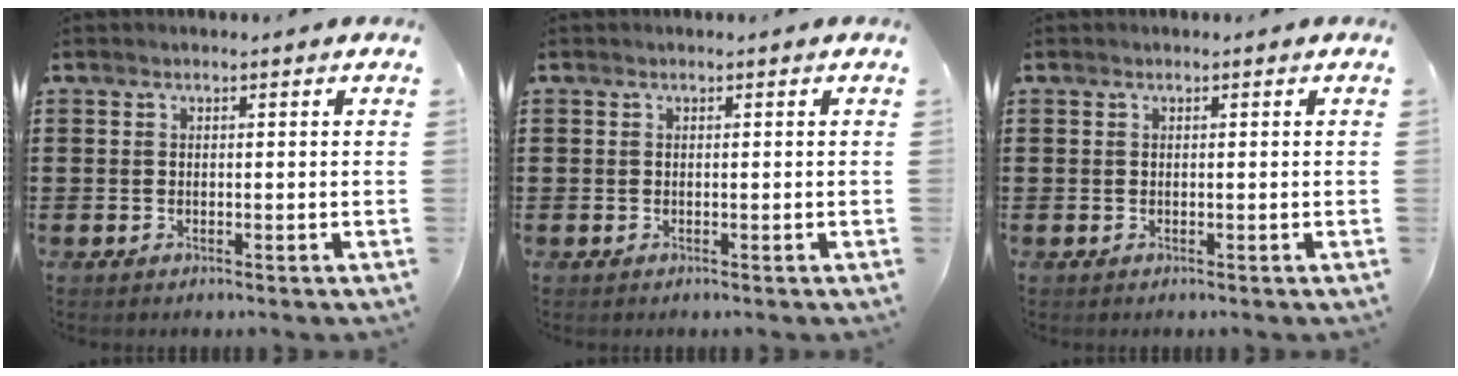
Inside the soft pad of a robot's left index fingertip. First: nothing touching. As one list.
[{"total": 0.0}, {"total": 0.0}]